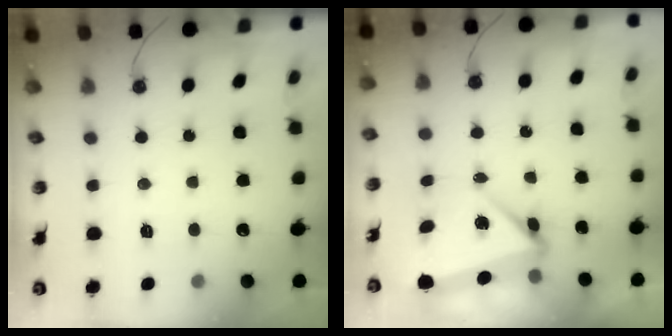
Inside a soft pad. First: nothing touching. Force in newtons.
{"total": 8.6, "press": 5.2, "slide": 6.8}